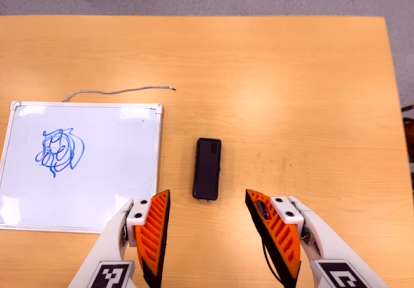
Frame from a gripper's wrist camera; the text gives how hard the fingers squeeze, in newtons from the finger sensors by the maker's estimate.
{"total": 0.0}